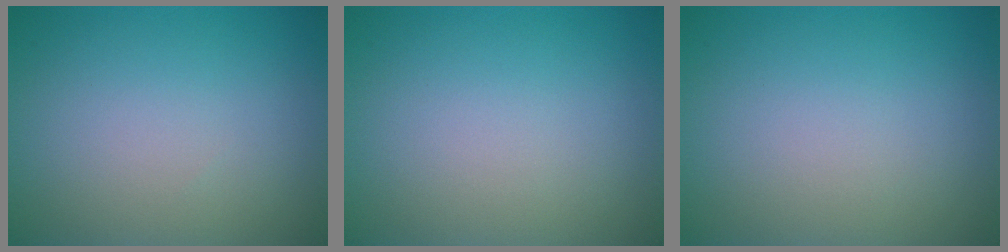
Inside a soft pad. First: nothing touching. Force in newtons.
{"total": 0.0}
{"total": 0.0}